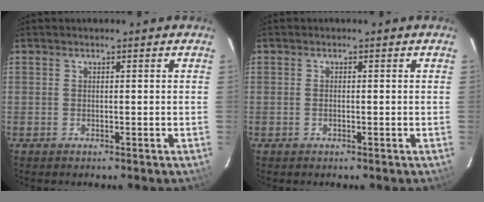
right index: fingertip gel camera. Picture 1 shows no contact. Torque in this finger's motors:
{"motor_torque": [-0.06, 0.40, -0.04, -0.01]}